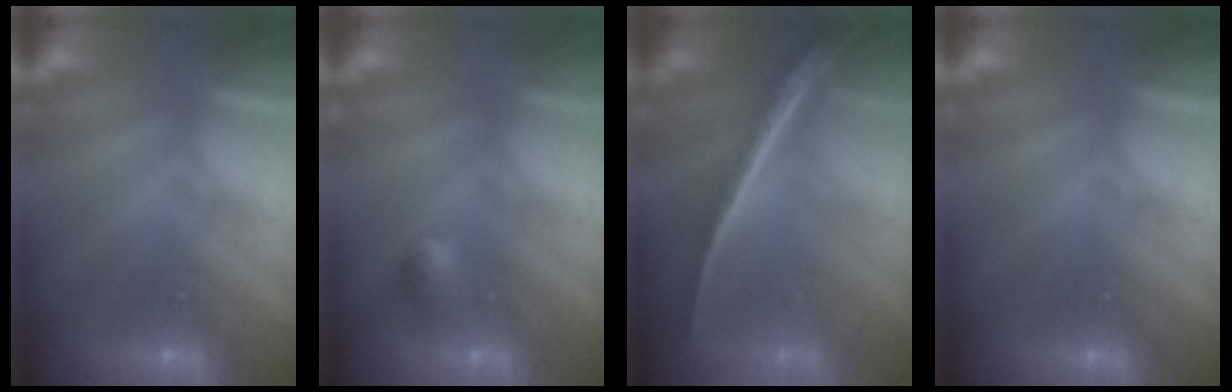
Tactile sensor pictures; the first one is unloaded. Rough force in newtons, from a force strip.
{"total": 2.7}
{"total": 1.8}
{"total": 0.0}